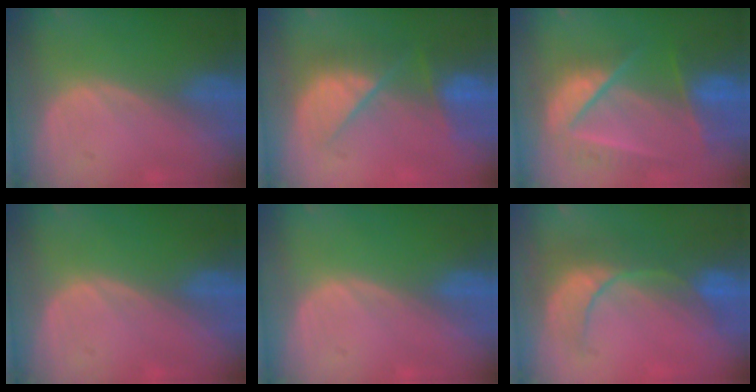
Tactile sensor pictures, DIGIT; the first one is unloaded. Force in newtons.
{"total": 8.0, "press": 7.6, "slide": 2.4}
{"total": 9.7, "press": 8.3, "slide": 5.1}
{"total": 0.0}
{"total": 0.0}
{"total": 8.4, "press": 8.1, "slide": 2.3}